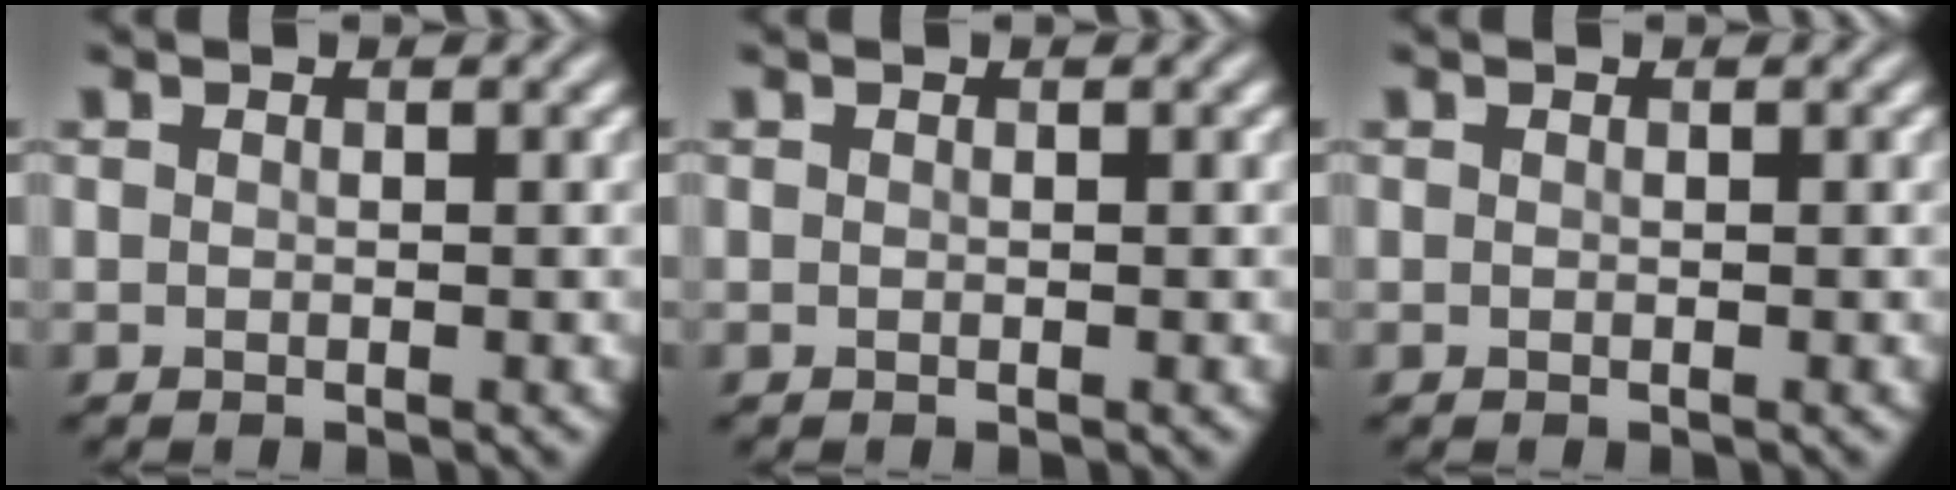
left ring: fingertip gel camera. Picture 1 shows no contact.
{"total": 0.0}
{"total": 0.0}